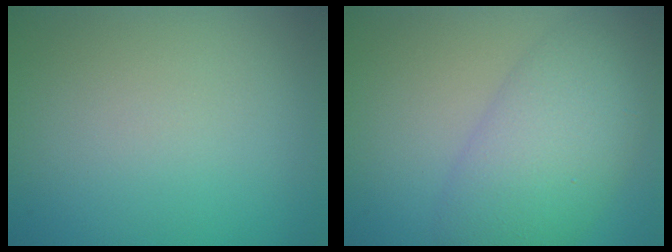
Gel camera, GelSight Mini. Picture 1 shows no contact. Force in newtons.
{"total": 7.3, "press": 7.3, "slide": 0.1}